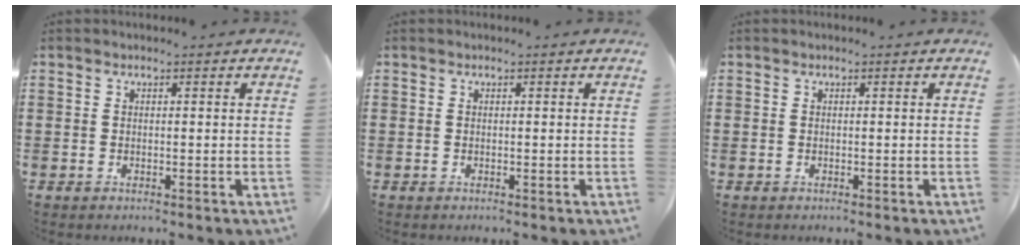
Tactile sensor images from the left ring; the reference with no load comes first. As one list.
[{"total": 0.0}, {"total": 0.0}]